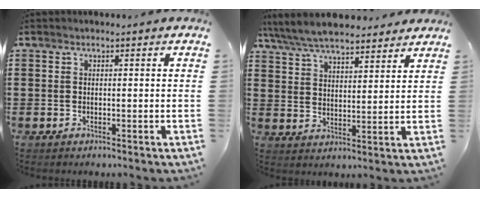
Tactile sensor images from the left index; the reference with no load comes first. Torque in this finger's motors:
{"motor_torque": [2.14, 0.00, 0.50, 0.21]}